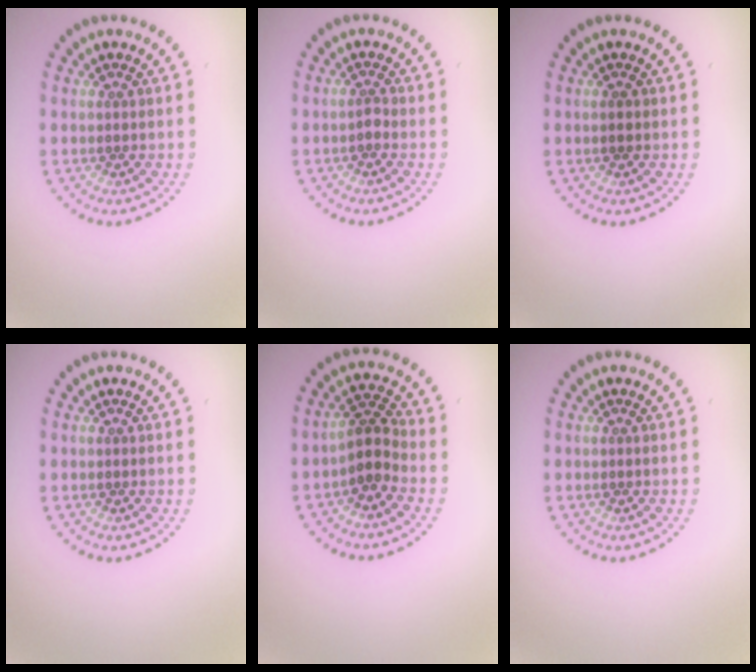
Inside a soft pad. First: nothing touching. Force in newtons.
{"total": 0.9, "press": 0.6, "slide": 0.7}
{"total": 0.9, "press": 0.9, "slide": 0.2}
{"total": 0.0}
{"total": 2.7, "press": 2.1, "slide": 1.6}
{"total": 0.0}